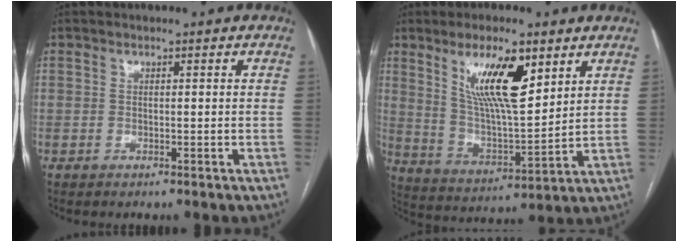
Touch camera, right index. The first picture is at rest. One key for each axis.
{"total": 12.9, "fx": 6.6, "fy": 3.0, "fz": 10.8, "tx": -0.198, "ty": -0.001, "tz": 0.126}